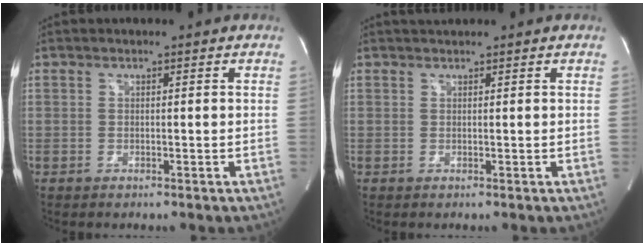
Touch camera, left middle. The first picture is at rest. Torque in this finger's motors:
{"motor_torque": [0.16, -0.02, -0.08, -0.01]}